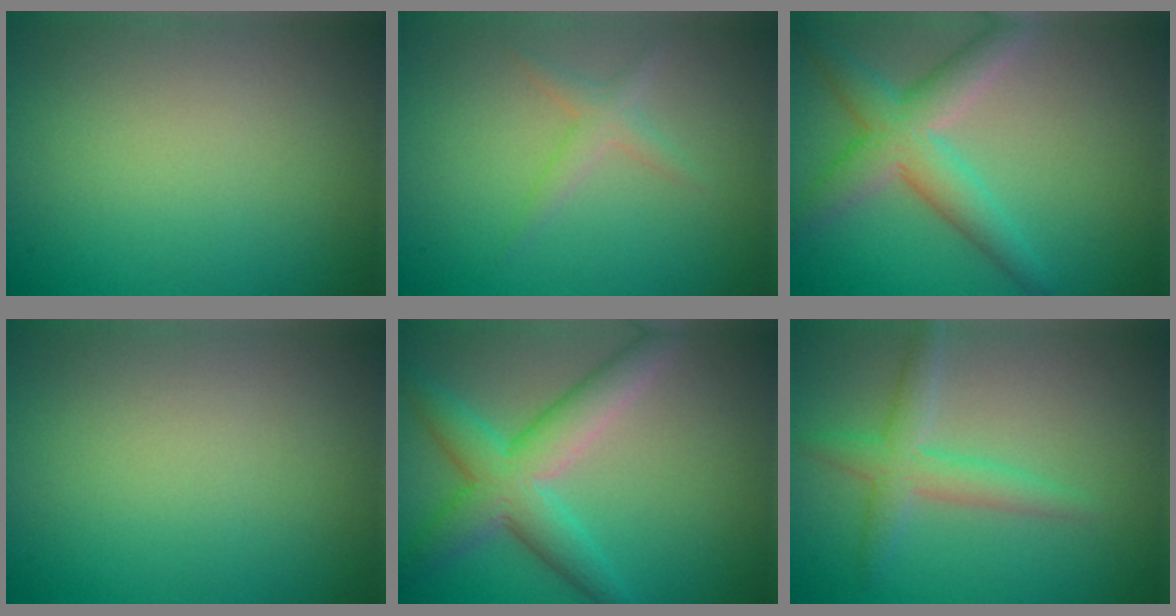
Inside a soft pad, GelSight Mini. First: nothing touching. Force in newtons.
{"total": 1.5, "press": 1.5, "slide": 0.1}
{"total": 5.0, "press": 5.0, "slide": 0.2}
{"total": 0.0}
{"total": 5.9, "press": 5.9, "slide": 0.1}
{"total": 2.9, "press": 2.9, "slide": 0.0}